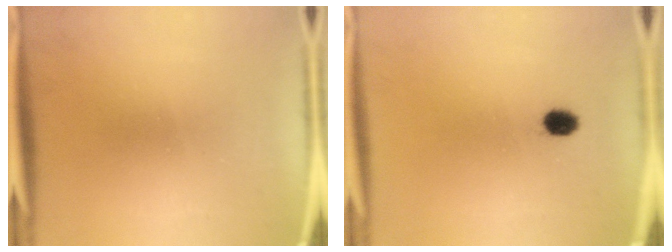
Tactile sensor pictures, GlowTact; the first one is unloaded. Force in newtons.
{"total": 2.7}